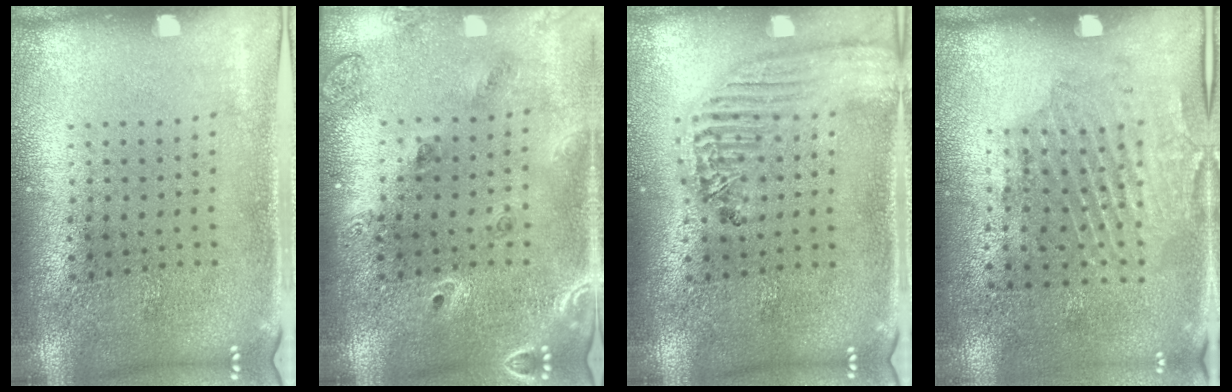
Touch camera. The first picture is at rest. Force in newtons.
{"total": 1.5, "press": 1.4, "slide": 0.6}
{"total": 1.9, "press": 1.7, "slide": 0.7}
{"total": 1.8, "press": 1.1, "slide": 1.4}